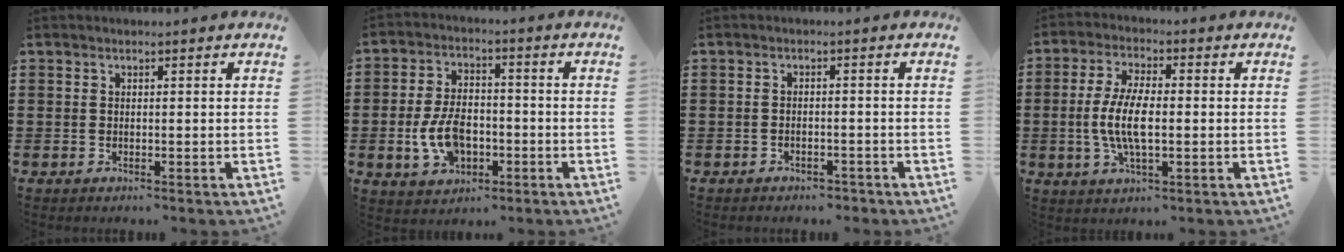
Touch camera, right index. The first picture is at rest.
{"total": 8.2, "force": [-2.0, 4.9, 6.2], "torque": [-0.143, 0.002, -0.039]}
{"total": 1.8, "force": [-1.8, 0.3, 0.2], "torque": [-0.009, -0.002, -0.037]}
{"total": 7.7, "force": [-0.9, 2.7, 7.1], "torque": [-0.159, -0.007, -0.024]}